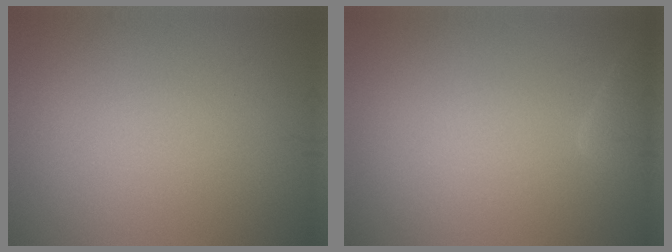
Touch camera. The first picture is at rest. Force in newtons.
{"total": 1.5, "press": 1.5, "slide": 0.1}